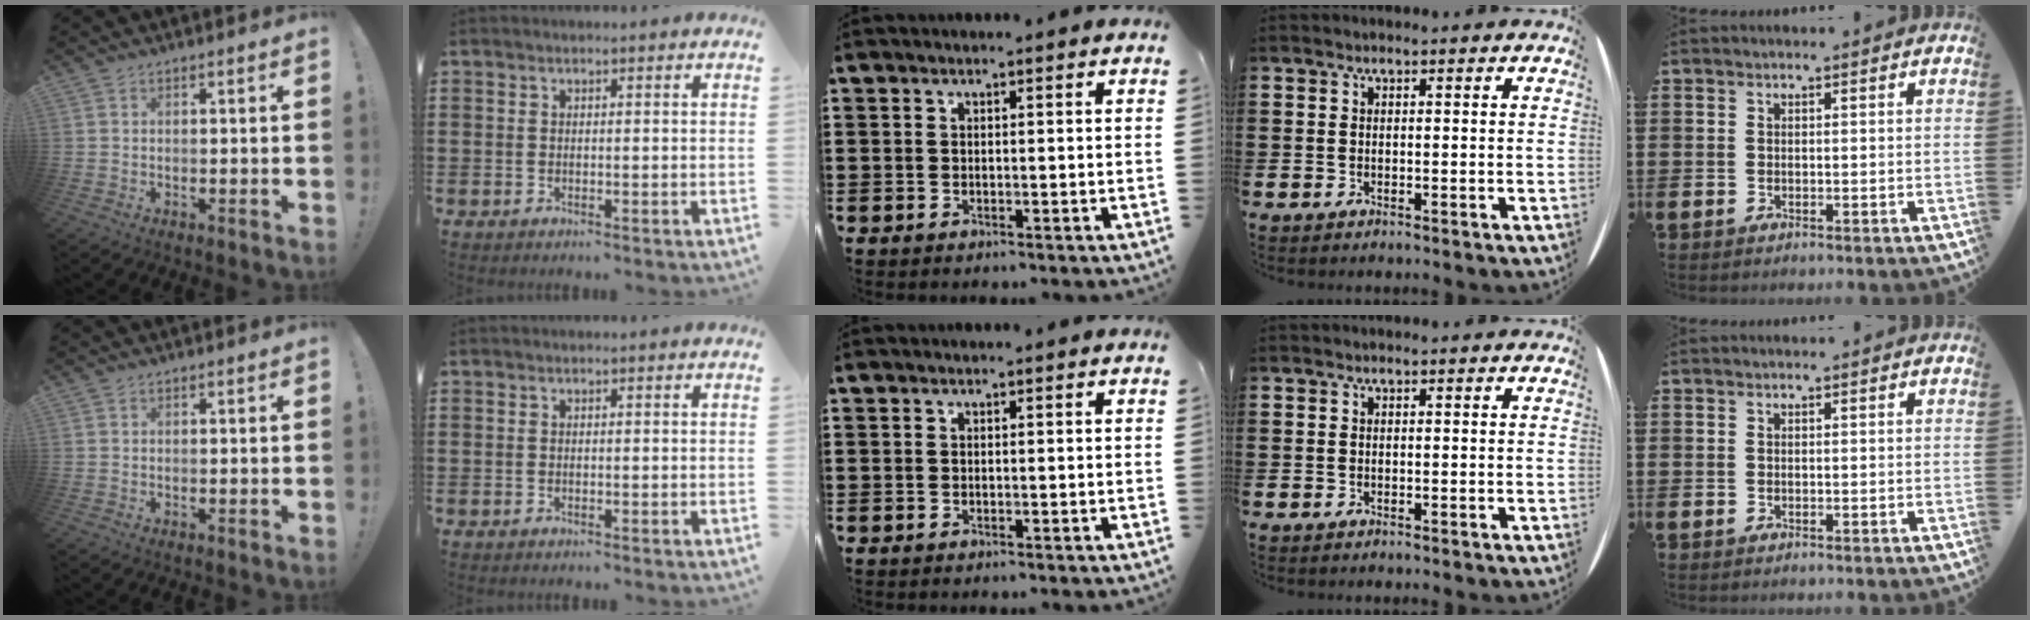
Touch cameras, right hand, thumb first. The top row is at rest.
{}